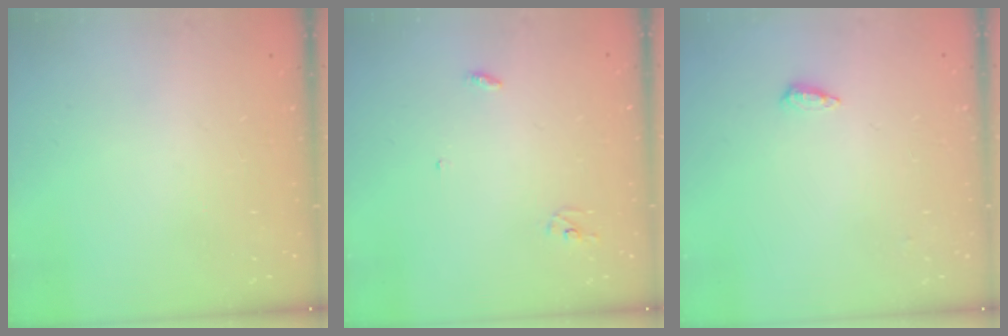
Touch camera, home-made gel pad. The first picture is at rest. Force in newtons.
{"total": 2.8, "press": 2.8, "slide": 0.2}
{"total": 3.9, "press": 3.8, "slide": 0.6}